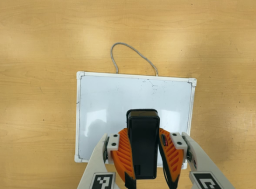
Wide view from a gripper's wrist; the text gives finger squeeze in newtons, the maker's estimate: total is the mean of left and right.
{"total": 8.2, "left": 6.3, "right": 10.1}